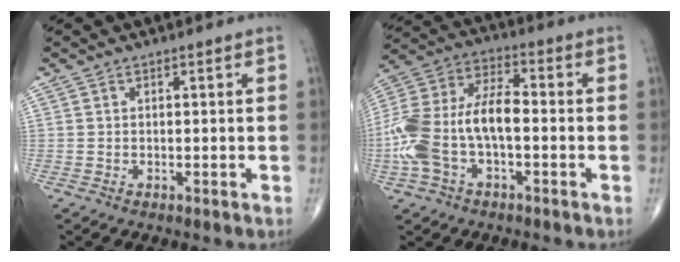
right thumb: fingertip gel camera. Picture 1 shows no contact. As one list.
[{"total": 17.4, "force": [-3.1, 9.0, 14.6], "torque": [-0.319, 0.040, -0.060]}]